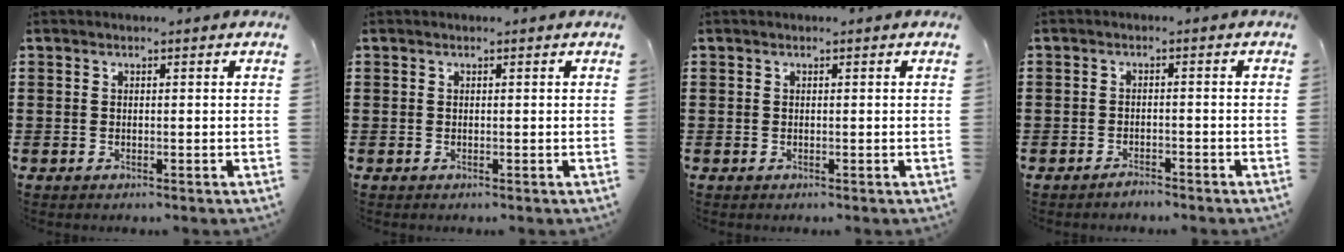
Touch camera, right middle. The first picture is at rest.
{"total": 0.0}
{"total": 0.0}
{"total": 1.5, "force": [-1.5, 0.3, 0.2], "torque": [-0.007, 0.002, -0.031]}